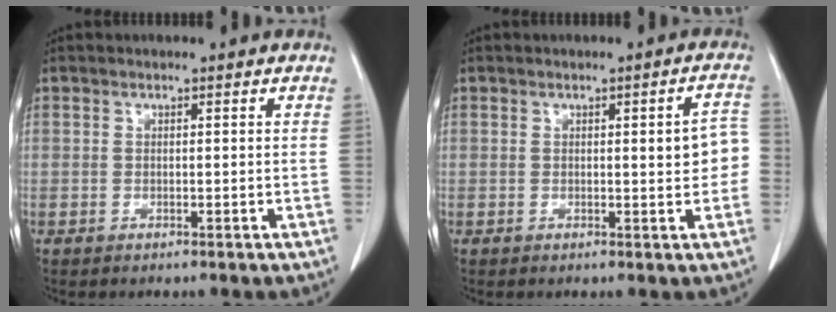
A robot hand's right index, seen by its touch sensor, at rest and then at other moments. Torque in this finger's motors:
{"motor_torque": [0.54, -0.16, 0.05, 0.02]}